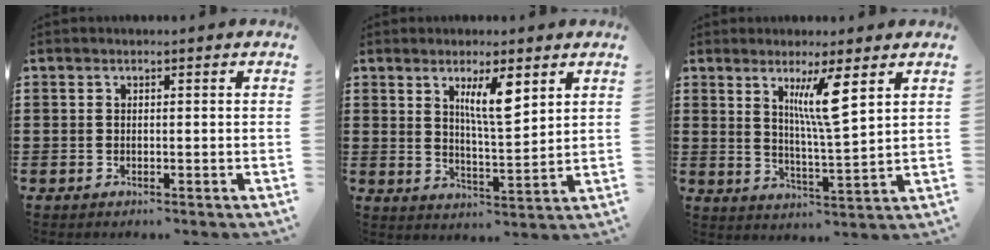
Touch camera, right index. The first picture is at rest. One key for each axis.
{"total": 7.0, "fx": 3.5, "fy": 1.7, "fz": 5.8, "tx": -0.106, "ty": -0.002, "tz": 0.056}
{"total": 7.2, "fx": 3.5, "fy": 0.7, "fz": 6.2, "tx": -0.115, "ty": -0.007, "tz": 0.054}